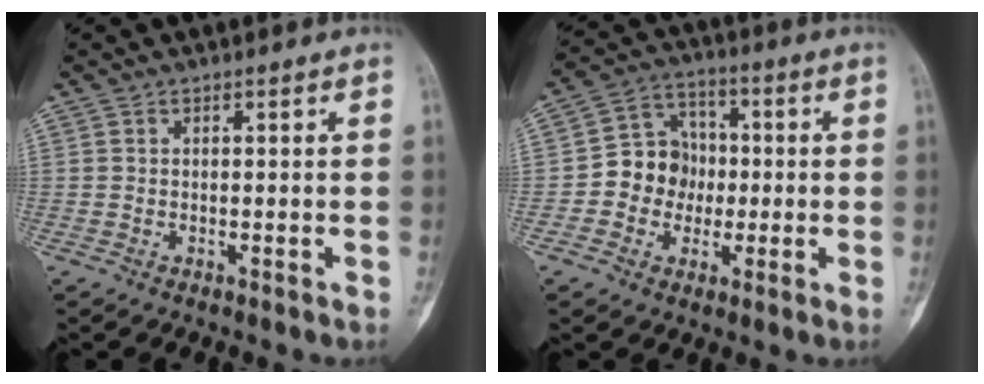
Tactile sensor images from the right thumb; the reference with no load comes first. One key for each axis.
{"total": 9.7, "fx": -1.2, "fy": 8.7, "fz": 4.1, "tx": -0.026, "ty": 0.030, "tz": -0.033}